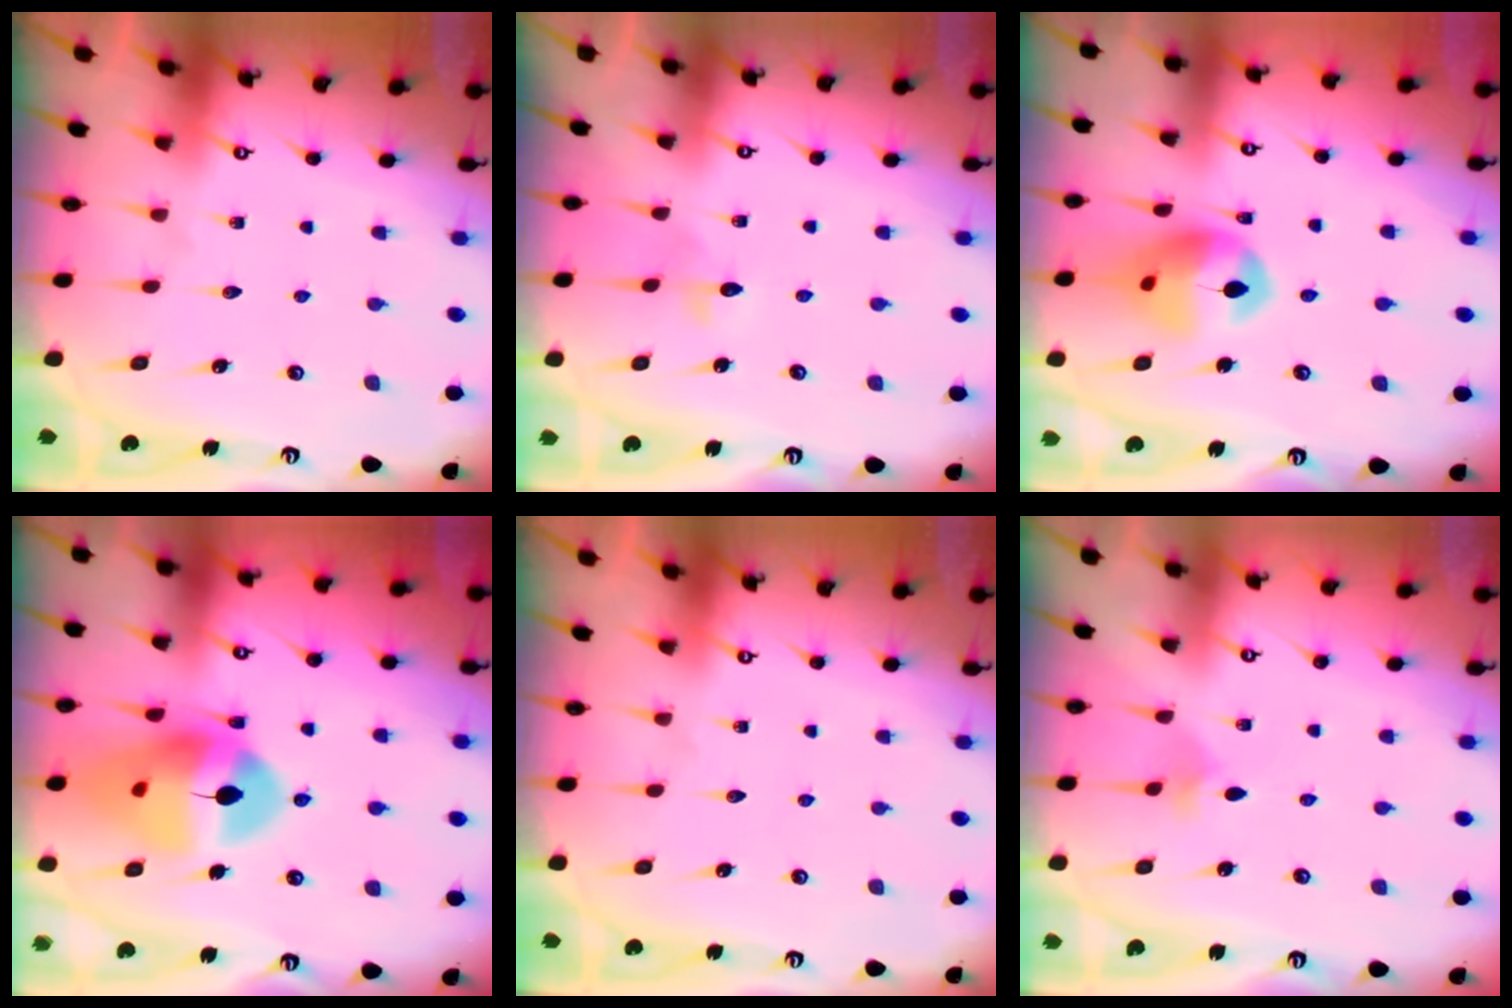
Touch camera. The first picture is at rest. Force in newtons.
{"total": 3.3, "press": 3.2, "slide": 0.6}
{"total": 12.9, "press": 12.8, "slide": 1.3}
{"total": 17.9, "press": 17.8, "slide": 2.1}
{"total": 0.0}
{"total": 2.6, "press": 2.6, "slide": 0.6}